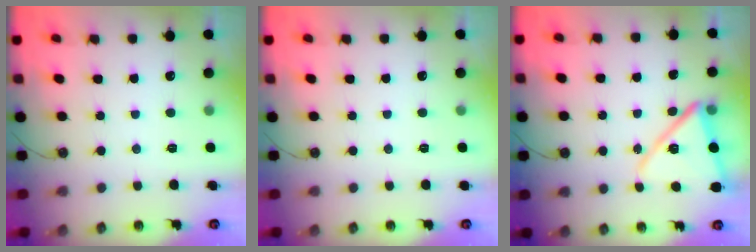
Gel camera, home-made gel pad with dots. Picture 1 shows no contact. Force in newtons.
{"total": 1.7, "press": 0.9, "slide": 1.5}
{"total": 13.3, "press": 13.3, "slide": 1.4}